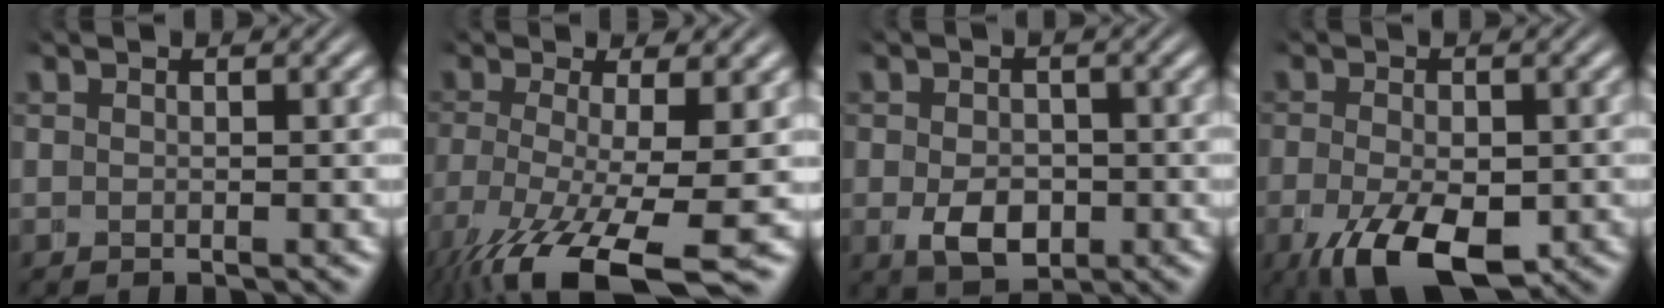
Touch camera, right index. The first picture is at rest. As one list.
[{"total": 8.2, "force": [-5.2, 2.7, 5.8], "torque": [-0.126, -0.054, -0.049]}, {"total": 3.6, "force": [-0.9, 2.5, 2.4], "torque": [-0.038, -0.023, -0.002]}, {"total": 8.0, "force": [-4.3, 3.4, 5.8], "torque": [-0.114, -0.048, -0.039]}]